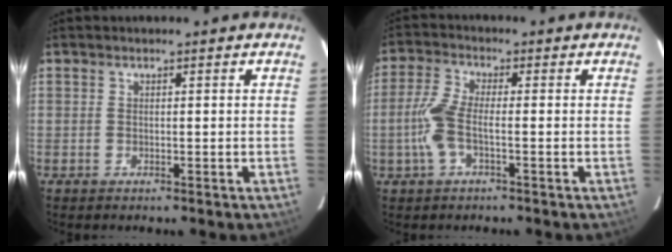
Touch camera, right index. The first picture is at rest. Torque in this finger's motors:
{"motor_torque": [0.91, -0.33, 0.55, 0.14]}